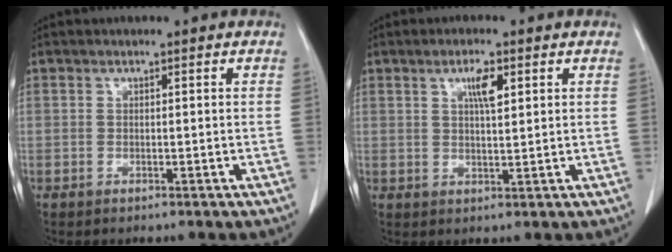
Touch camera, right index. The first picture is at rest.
{"total": 3.7, "force": [1.6, 0.7, 3.2], "torque": [-0.058, 0.000, 0.027]}